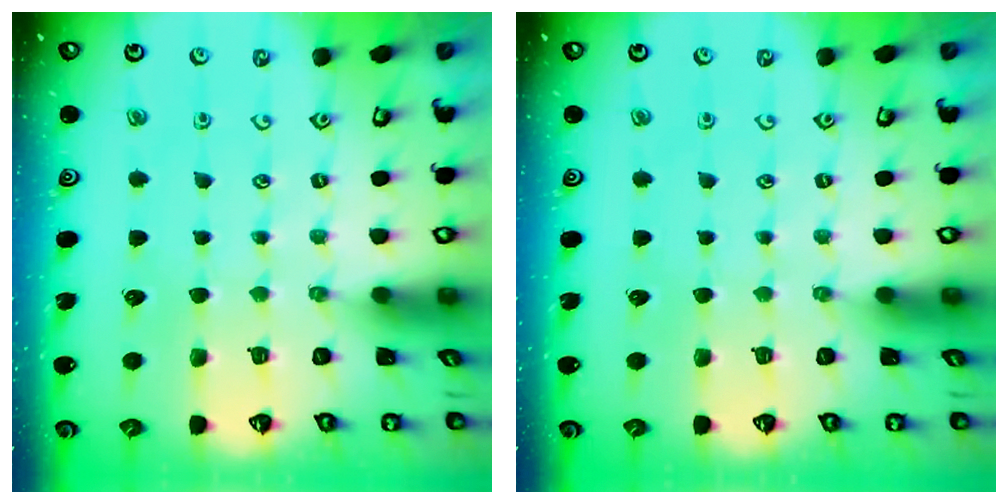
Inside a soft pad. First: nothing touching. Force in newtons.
{"total": 0.0}